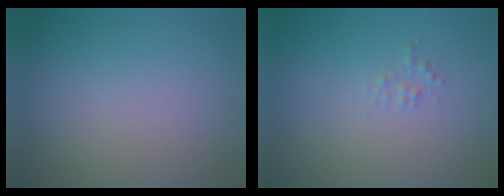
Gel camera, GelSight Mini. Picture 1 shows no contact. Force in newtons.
{"total": 0.7, "press": 0.7, "slide": 0.0}